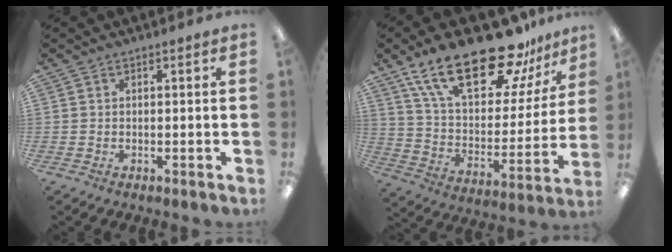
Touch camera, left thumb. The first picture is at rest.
{"total": 25.7, "force": [18.2, 9.8, 15.3], "torque": [-0.263, -0.106, 0.313]}